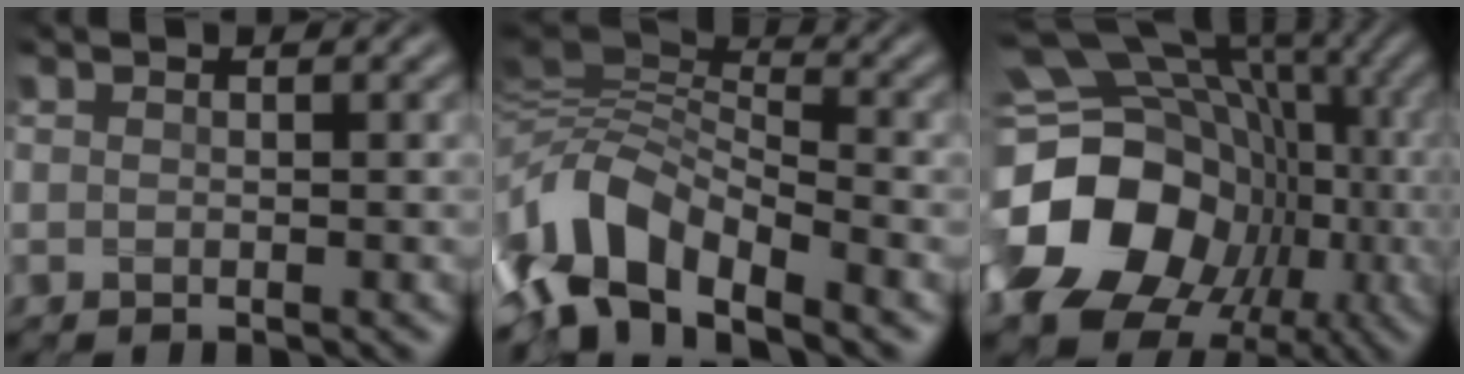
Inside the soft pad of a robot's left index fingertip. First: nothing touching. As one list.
[{"total": 7.8, "force": [-5.1, 3.1, 5.1], "torque": [-0.095, 0.009, -0.111]}, {"total": 19.4, "force": [-3.4, 15.9, 10.5], "torque": [-0.187, -0.016, -0.065]}]